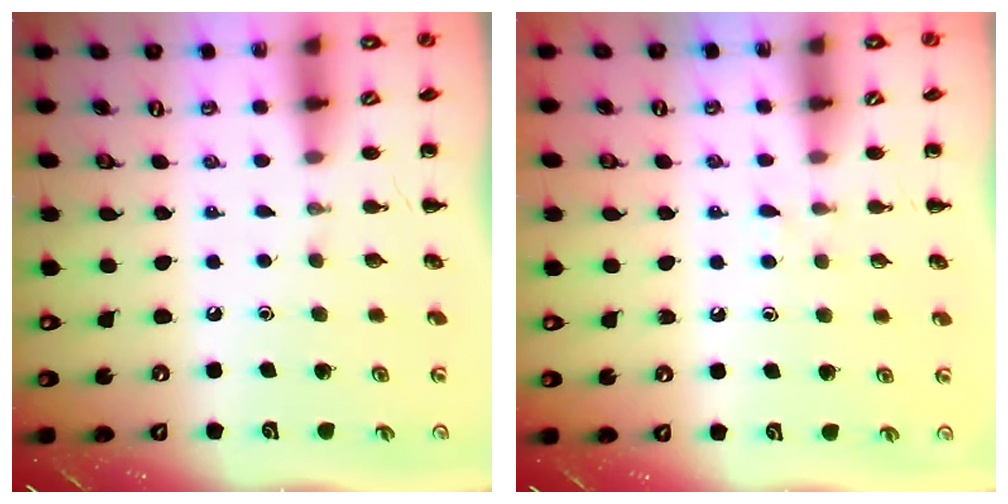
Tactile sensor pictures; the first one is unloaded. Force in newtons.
{"total": 3.0, "press": 2.7, "slide": 1.2}